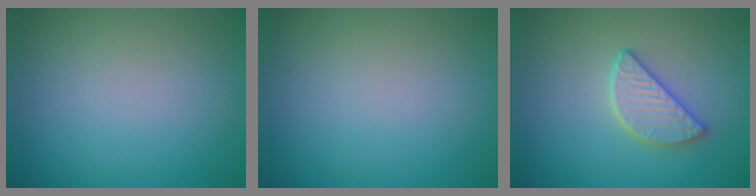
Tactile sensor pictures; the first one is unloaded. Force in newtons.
{"total": 0.0}
{"total": 2.9, "press": 2.8, "slide": 0.9}